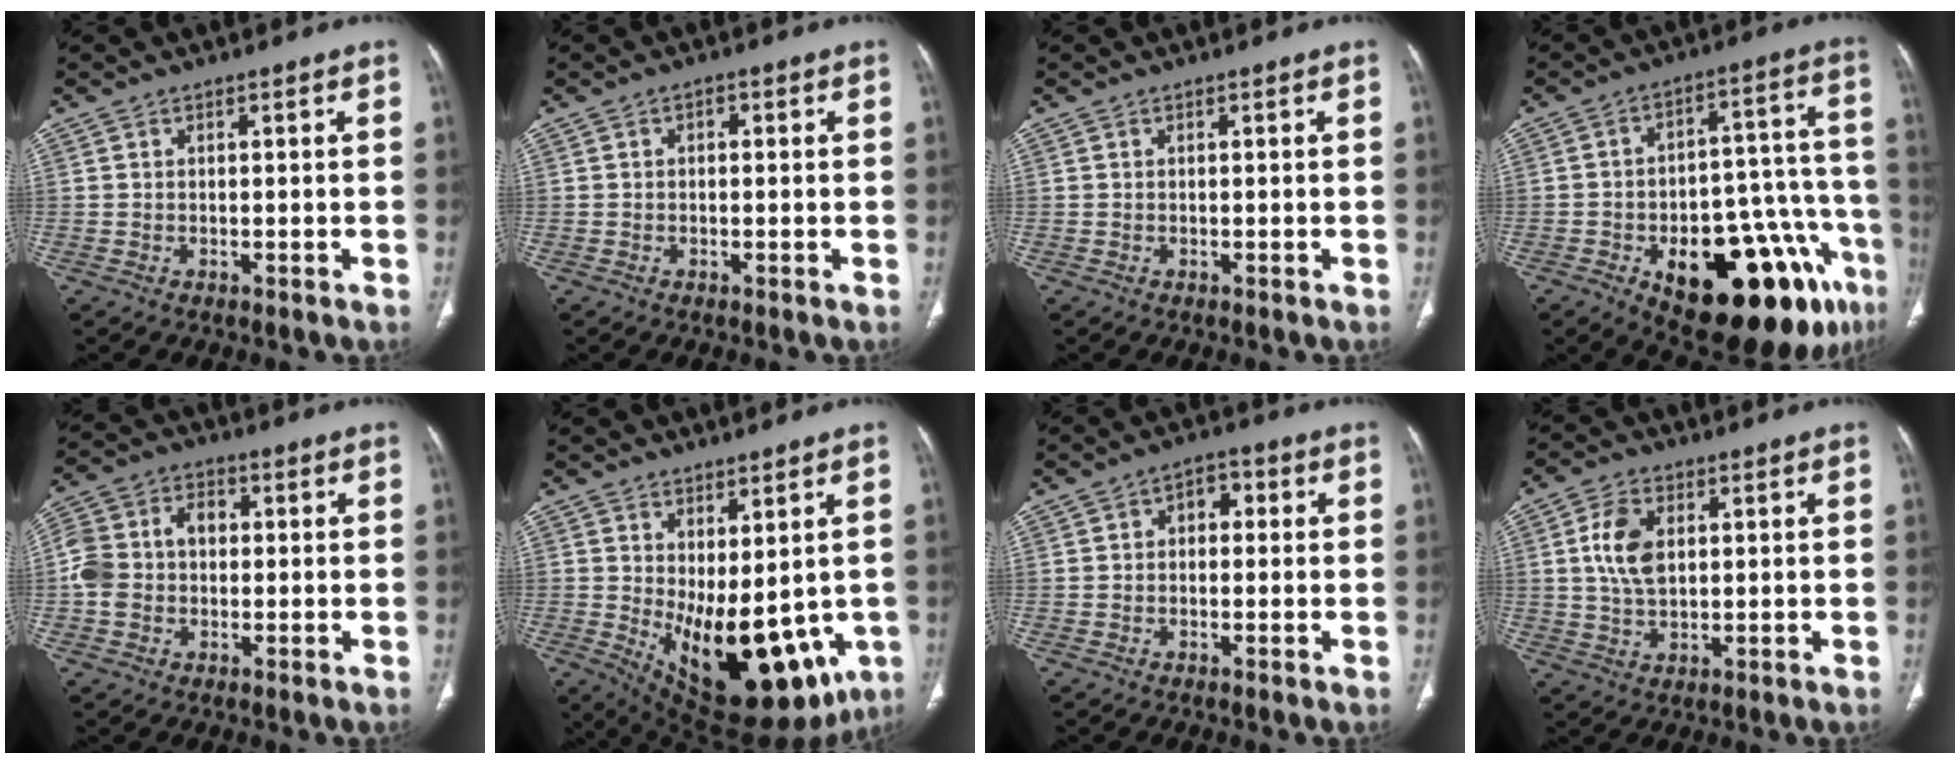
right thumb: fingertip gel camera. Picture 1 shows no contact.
{"total": 1.2, "force": [0.1, 0.9, 0.9], "torque": [-0.008, 0.005, -0.002]}
{"total": 0.0}
{"total": 27.2, "force": [-13.4, 11.5, 20.6], "torque": [-0.210, 0.079, -0.177]}
{"total": 9.5, "force": [-0.1, 7.4, 6.0], "torque": [-0.111, 0.036, -0.010]}
{"total": 19.4, "force": [-3.5, 9.5, 16.6], "torque": [-0.214, -0.022, -0.016]}
{"total": 4.1, "force": [0.5, 2.8, 2.9], "torque": [-0.022, 0.014, -0.002]}
{"total": 7.7, "force": [1.6, 4.7, 5.9], "torque": [-0.111, -0.002, 0.032]}